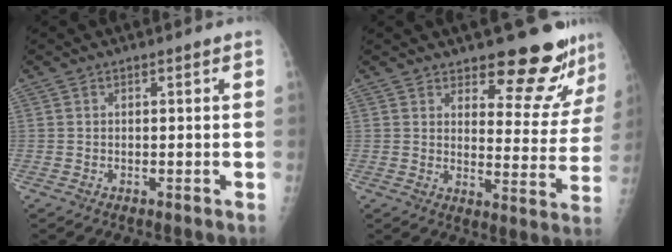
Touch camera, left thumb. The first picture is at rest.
{"total": 13.7, "force": [11.8, 4.2, 5.5], "torque": [-0.023, -0.098, 0.145]}